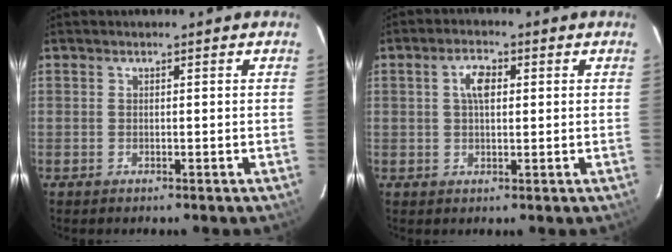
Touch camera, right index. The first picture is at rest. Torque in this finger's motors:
{"motor_torque": [0.22, 0.16, 0.33, 0.06]}